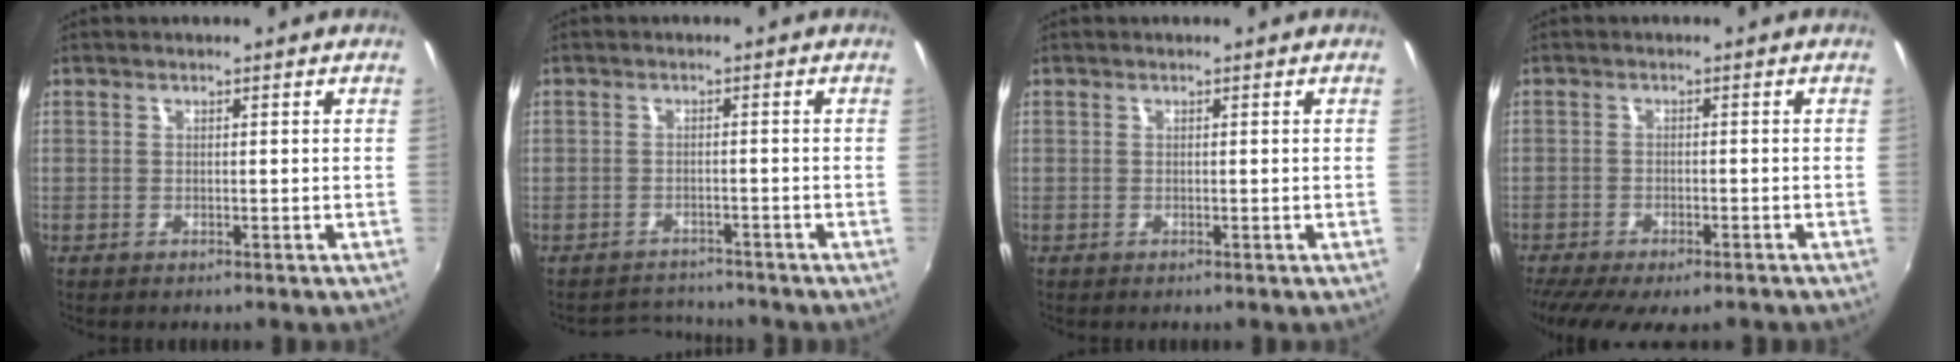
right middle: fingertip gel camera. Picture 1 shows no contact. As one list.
[{"total": 3.8, "force": [-3.5, 1.2, -0.7], "torque": [0.000, 0.013, -0.062]}, {"total": 0.0}, {"total": 11.5, "force": [-9.0, 3.4, 6.4], "torque": [-0.140, -0.049, -0.142]}]